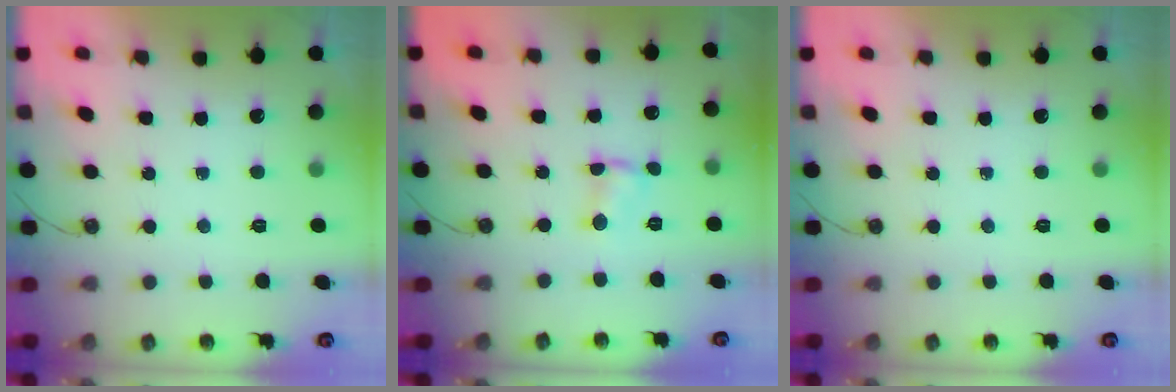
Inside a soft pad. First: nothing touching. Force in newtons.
{"total": 2.2, "press": 2.1, "slide": 0.3}
{"total": 0.0}